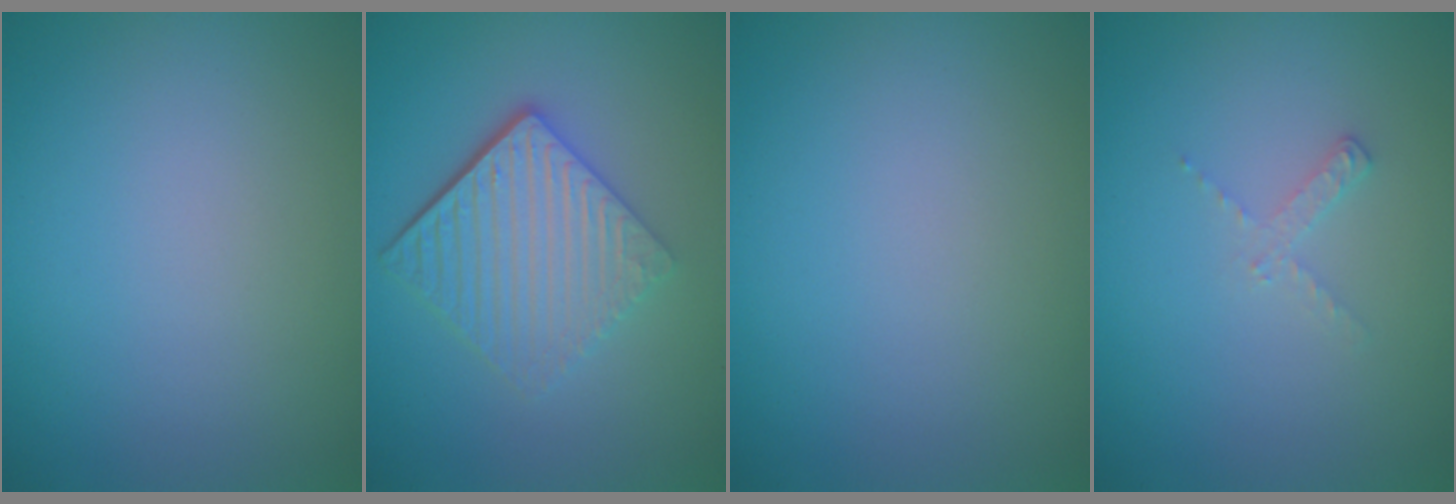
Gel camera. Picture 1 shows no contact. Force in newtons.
{"total": 5.7, "press": 4.0, "slide": 4.0}
{"total": 0.0}
{"total": 1.1, "press": 1.1, "slide": 0.2}